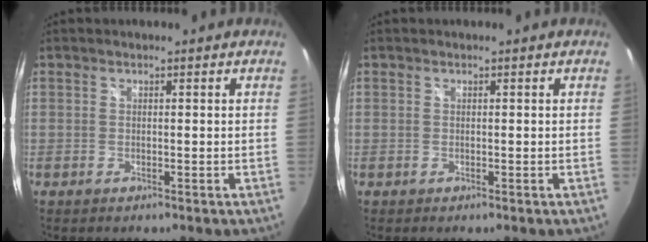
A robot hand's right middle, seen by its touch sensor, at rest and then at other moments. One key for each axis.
{"total": 0.0}